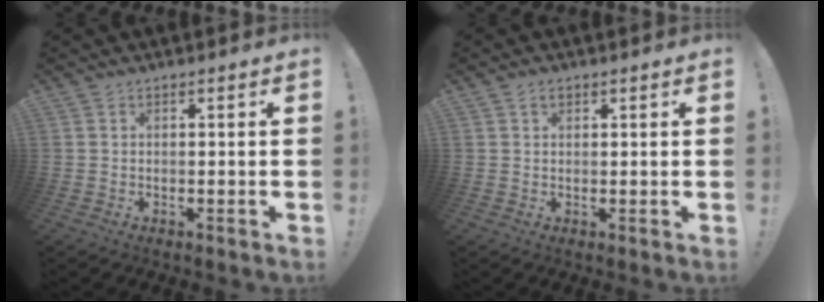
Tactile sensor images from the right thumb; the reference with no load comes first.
{"total": 1.7, "force": [0.9, 1.1, 0.9], "torque": [-0.018, 0.003, 0.016]}